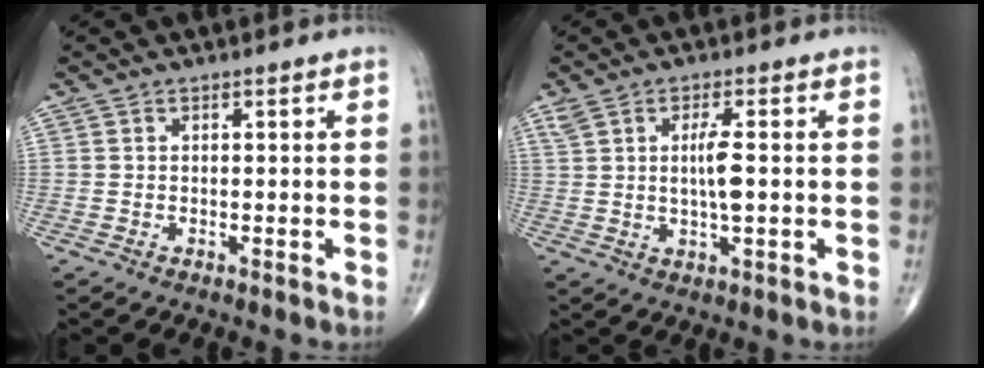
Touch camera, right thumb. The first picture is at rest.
{"total": 5.3, "force": [0.6, 1.3, 5.1], "torque": [-0.099, 0.001, 0.015]}